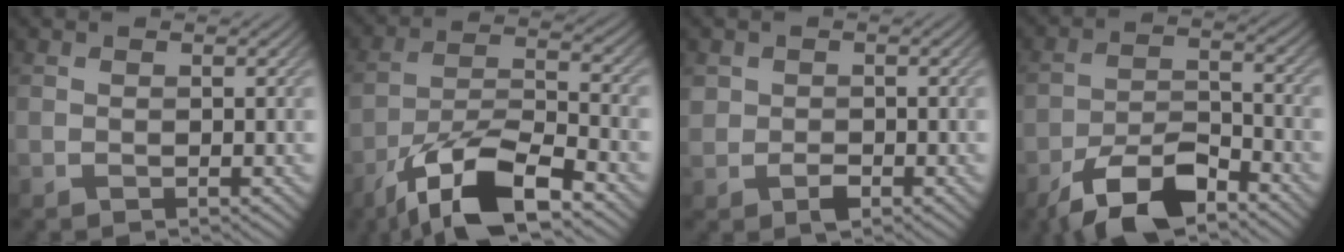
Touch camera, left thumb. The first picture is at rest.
{"total": 13.9, "force": [-8.8, 4.3, 9.9], "torque": [-0.189, -0.007, -0.170]}
{"total": 2.4, "force": [-0.9, 1.9, 1.2], "torque": [-0.024, -0.008, -0.020]}
{"total": 9.4, "force": [-6.7, 3.3, 5.7], "torque": [-0.100, 0.000, -0.132]}